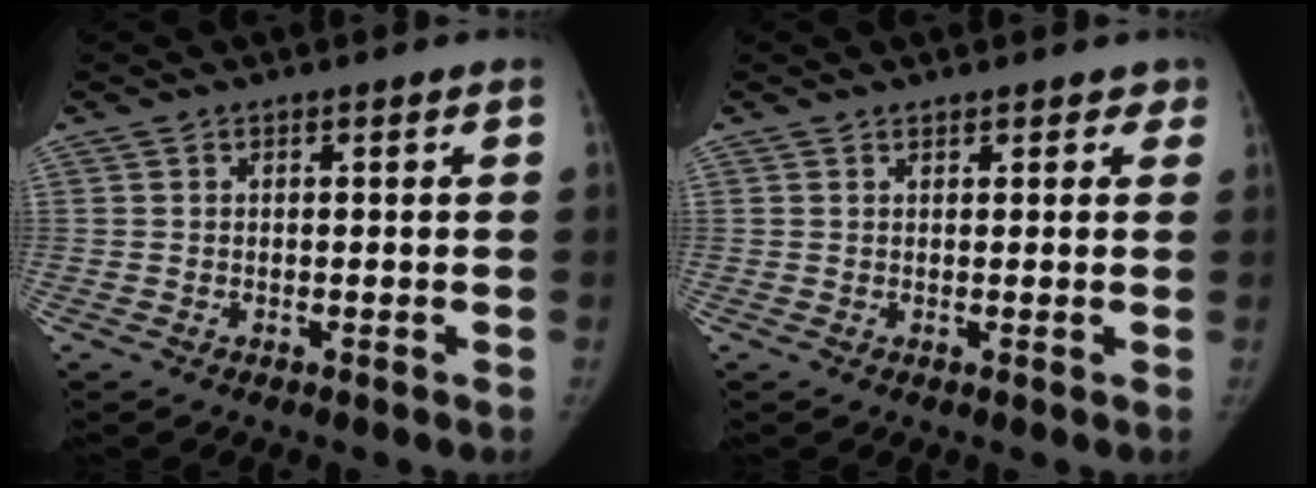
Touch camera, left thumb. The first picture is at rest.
{"total": 2.7, "force": [2.1, 1.6, 0.9], "torque": [0.023, -0.003, 0.019]}